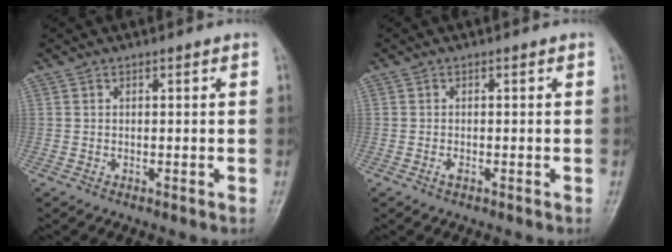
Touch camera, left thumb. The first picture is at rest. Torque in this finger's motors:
{"motor_torque": [-0.07, 0.05, -0.03, 0.03, 0.00]}